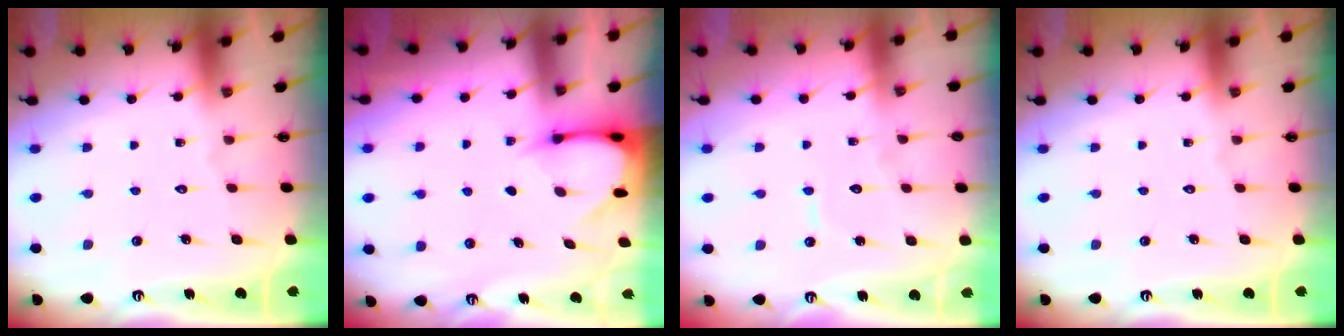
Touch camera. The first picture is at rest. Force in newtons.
{"total": 3.5, "press": 3.4, "slide": 0.3}
{"total": 4.8, "press": 4.7, "slide": 0.3}
{"total": 0.0}